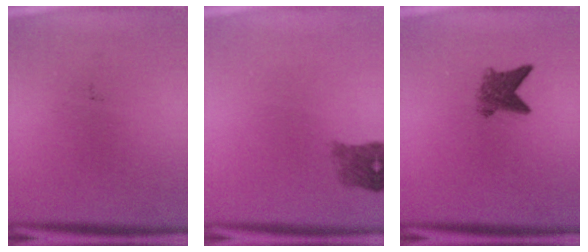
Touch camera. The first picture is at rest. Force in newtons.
{"total": 2.7}
{"total": 4.0}